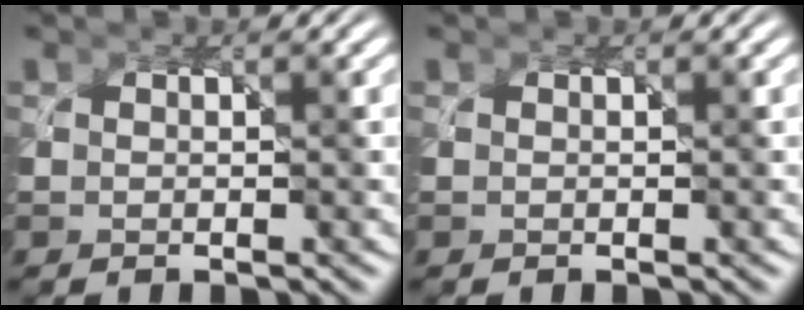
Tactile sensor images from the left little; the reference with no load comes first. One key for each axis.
{"total": 0.0}